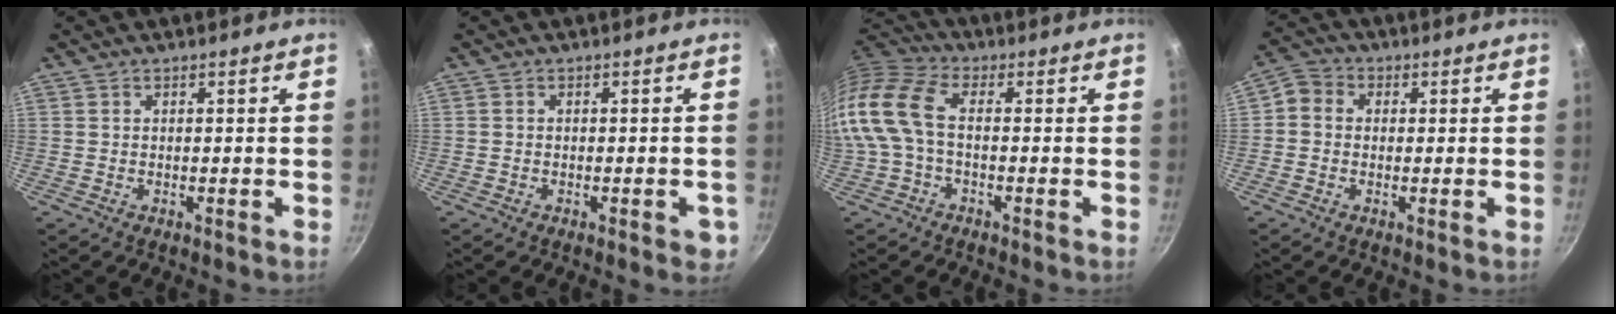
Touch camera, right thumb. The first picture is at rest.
{"total": 3.1, "force": [-1.3, 1.3, 2.5], "torque": [-0.020, 0.004, -0.017]}
{"total": 13.8, "force": [-1.5, 8.0, 11.1], "torque": [-0.242, 0.026, -0.053]}
{"total": 4.2, "force": [0.0, 3.7, 1.9], "torque": [-0.026, 0.009, -0.020]}